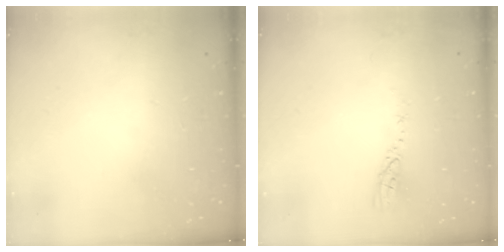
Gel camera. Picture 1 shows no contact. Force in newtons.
{"total": 3.5, "press": 3.5, "slide": 0.3}